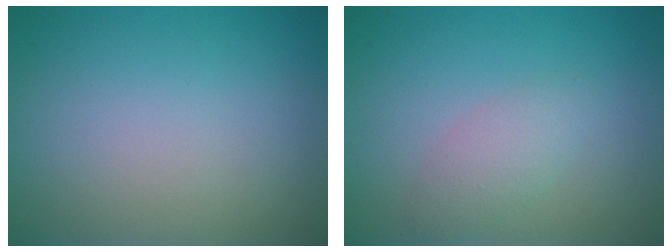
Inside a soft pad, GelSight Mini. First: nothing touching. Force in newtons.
{"total": 2.0, "press": 2.0, "slide": 0.1}